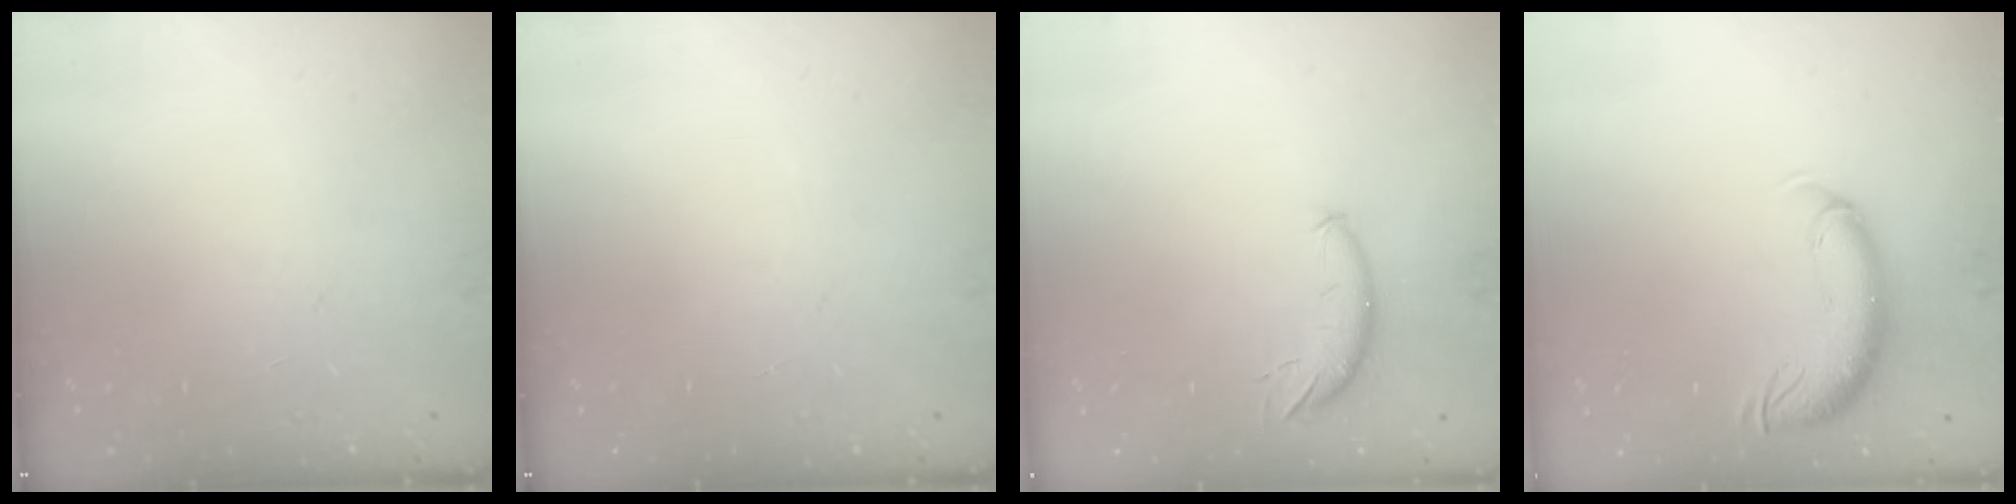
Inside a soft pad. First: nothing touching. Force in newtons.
{"total": 0.0}
{"total": 7.5, "press": 7.5, "slide": 0.6}
{"total": 10.6, "press": 10.4, "slide": 2.2}